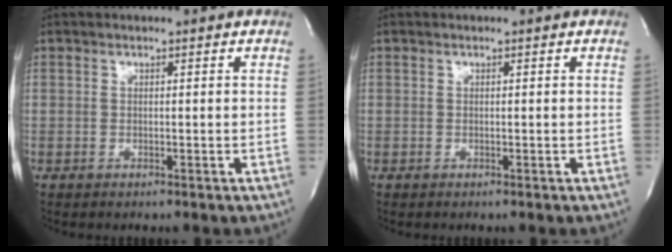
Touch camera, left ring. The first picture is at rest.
{"total": 0.0}